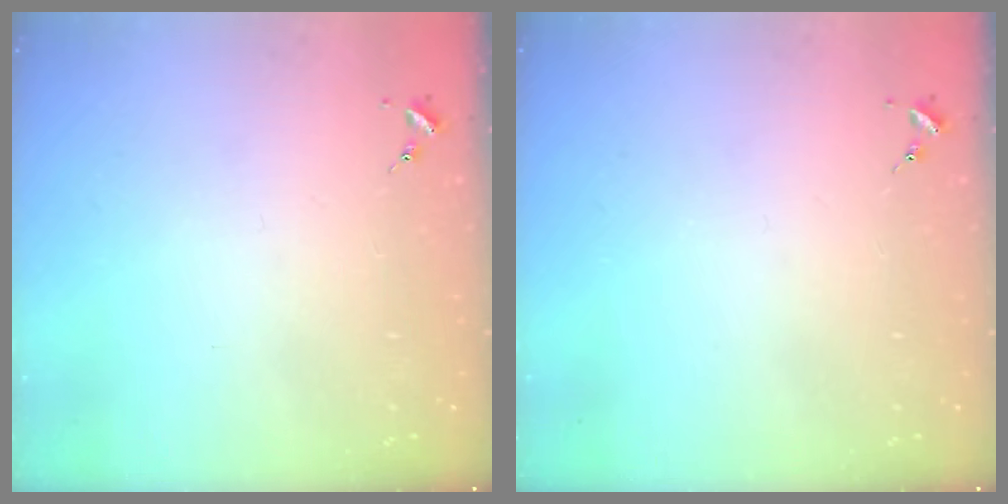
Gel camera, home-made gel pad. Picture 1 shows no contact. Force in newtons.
{"total": 0.0}